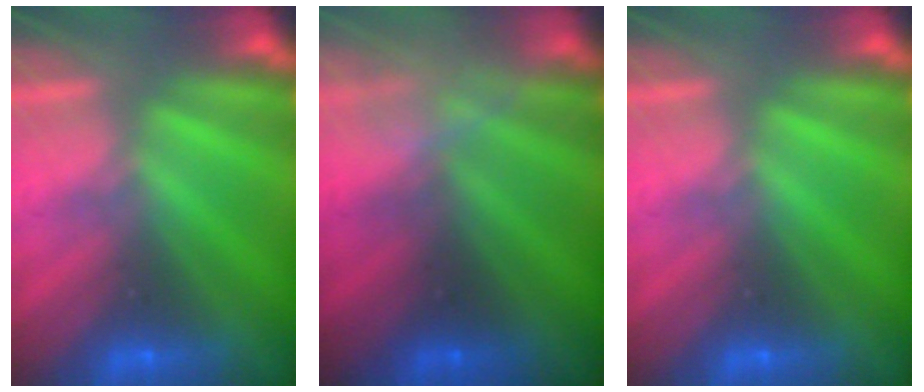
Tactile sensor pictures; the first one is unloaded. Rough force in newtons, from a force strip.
{"total": 2.4}
{"total": 0.0}